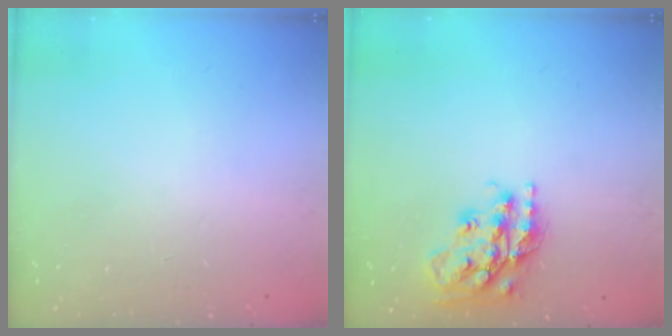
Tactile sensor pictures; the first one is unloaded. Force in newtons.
{"total": 18.7, "press": 18.6, "slide": 1.5}